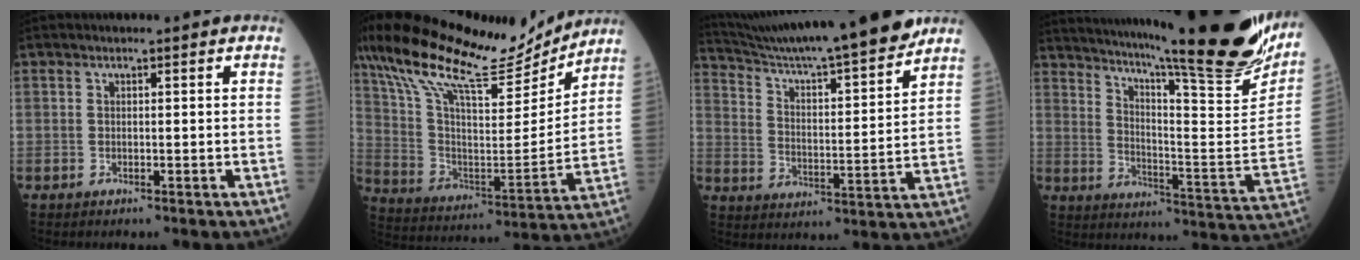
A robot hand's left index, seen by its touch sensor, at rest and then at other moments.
{"total": 23.1, "force": [19.4, 4.8, 11.5], "torque": [-0.219, 0.010, 0.322]}
{"total": 20.3, "force": [18.3, -0.6, 8.9], "torque": [-0.154, -0.023, 0.281]}
{"total": 31.0, "force": [25.1, 1.8, 18.1], "torque": [-0.278, -0.085, 0.336]}